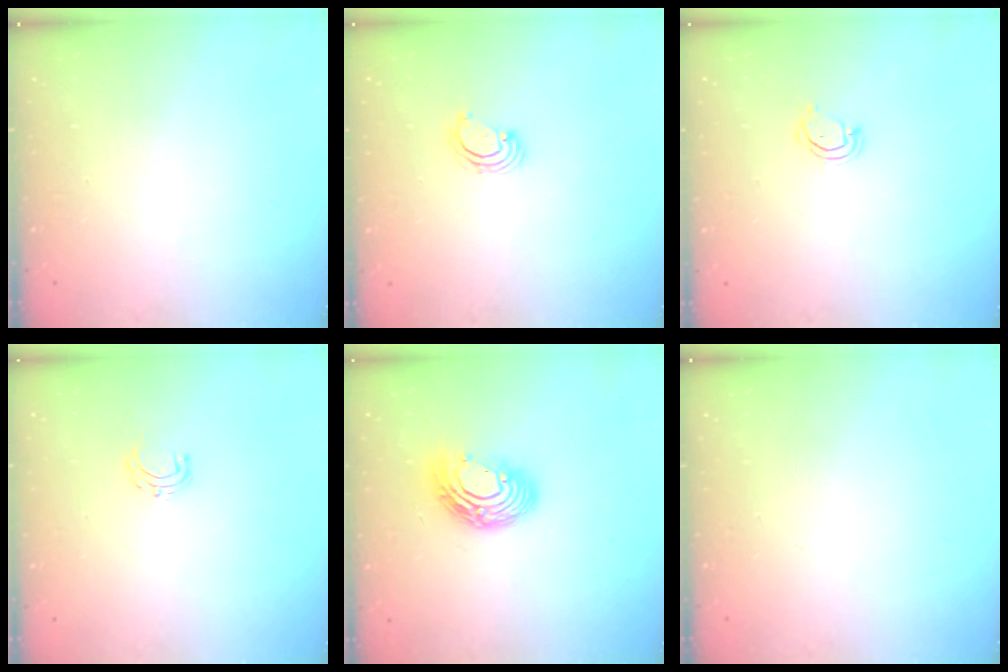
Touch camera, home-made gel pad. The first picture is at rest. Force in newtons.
{"total": 2.8, "press": 2.8, "slide": 0.3}
{"total": 4.0, "press": 4.0, "slide": 0.3}
{"total": 4.7, "press": 4.7, "slide": 0.3}
{"total": 12.8, "press": 12.8, "slide": 1.1}
{"total": 0.0}